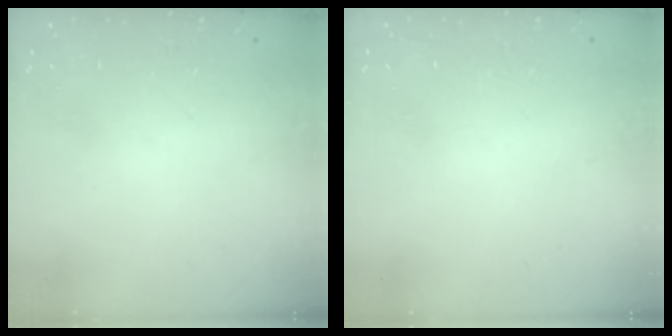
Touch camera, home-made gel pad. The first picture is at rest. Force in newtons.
{"total": 2.0, "press": 2.0, "slide": 0.1}